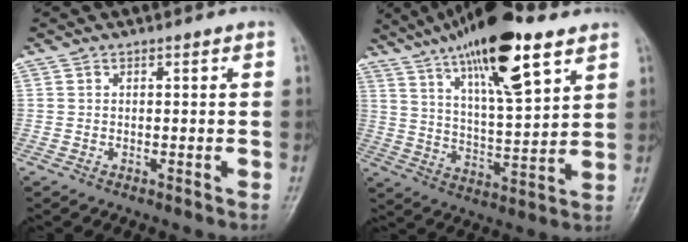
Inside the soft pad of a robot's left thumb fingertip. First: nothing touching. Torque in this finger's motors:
{"motor_torque": [2.85, 1.58, 1.86, -0.91, 0.57]}